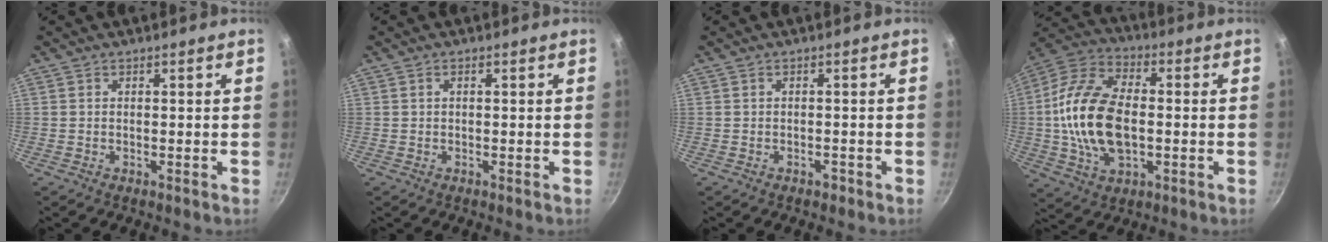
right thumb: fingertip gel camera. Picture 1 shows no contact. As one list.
[{"total": 0.6, "force": [0.2, 0.3, 0.5], "torque": [-0.009, 0.001, 0.002]}, {"total": 1.0, "force": [-0.7, 0.6, 0.3], "torque": [0.000, 0.003, -0.012]}, {"total": 19.3, "force": [-0.8, 10.8, 15.9], "torque": [-0.319, 0.016, -0.014]}]